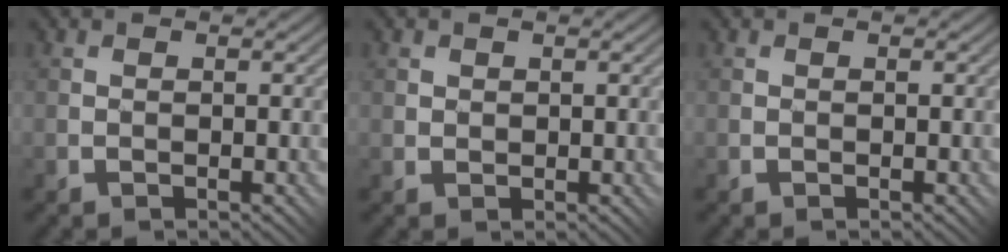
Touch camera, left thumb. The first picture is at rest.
{"total": 1.3, "force": [0.8, 1.0, 0.0], "torque": [-0.003, 0.000, 0.013]}
{"total": 0.0}